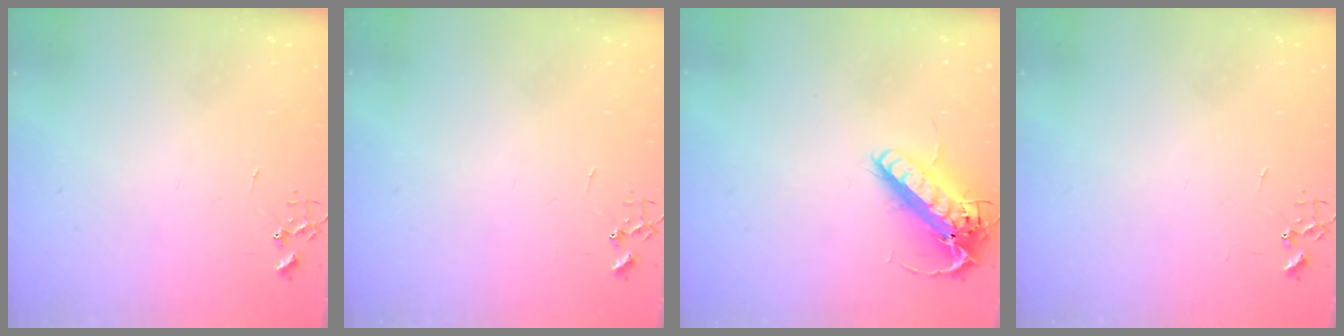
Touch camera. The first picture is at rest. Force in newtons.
{"total": 0.0}
{"total": 16.2, "press": 15.9, "slide": 3.2}
{"total": 0.0}